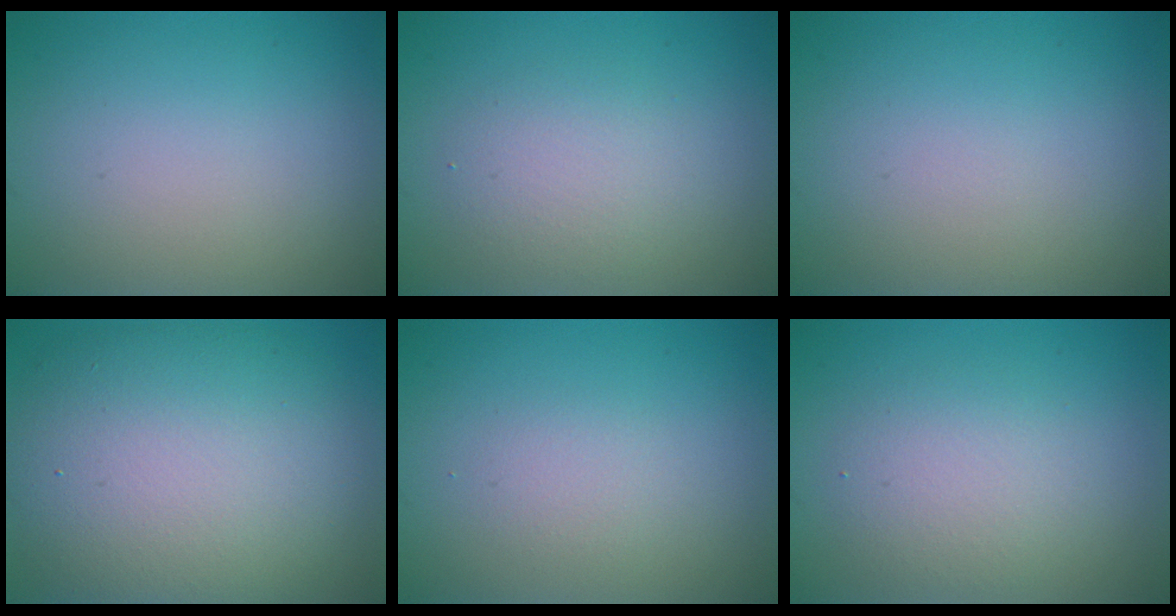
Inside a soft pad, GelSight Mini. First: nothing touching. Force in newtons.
{"total": 2.7, "press": 2.6, "slide": 0.3}
{"total": 0.0}
{"total": 11.9, "press": 11.9, "slide": 1.1}
{"total": 1.3, "press": 1.3, "slide": 0.1}
{"total": 3.2, "press": 3.2, "slide": 0.1}